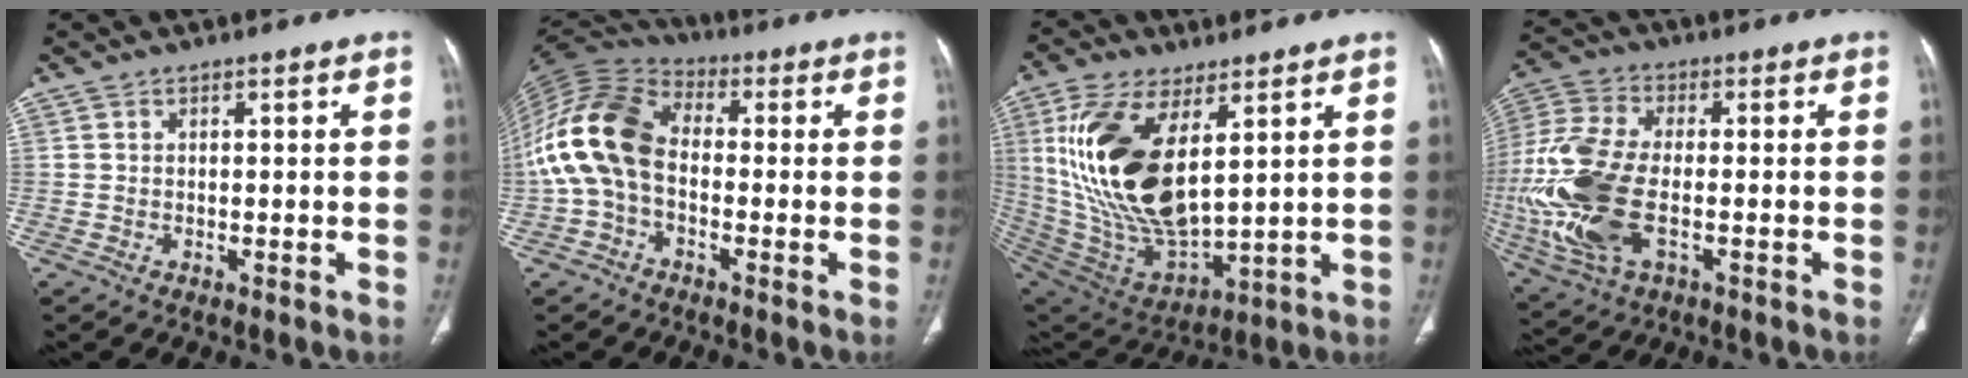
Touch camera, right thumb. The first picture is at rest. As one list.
[{"total": 15.5, "force": [-1.3, 10.2, 11.6], "torque": [-0.241, 0.034, -0.034]}, {"total": 22.4, "force": [6.3, 10.6, 18.7], "torque": [-0.370, -0.032, 0.133]}, {"total": 19.1, "force": [-3.4, 9.8, 16.1], "torque": [-0.387, 0.000, -0.056]}]